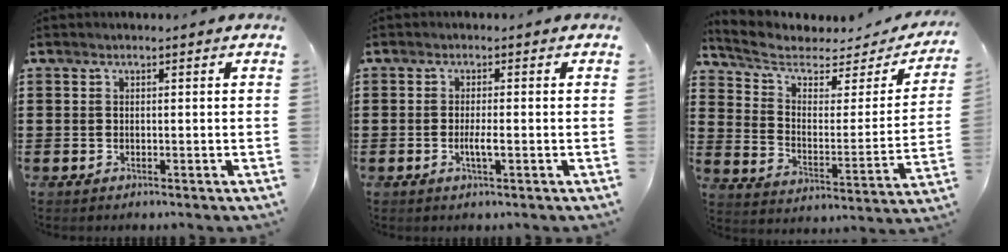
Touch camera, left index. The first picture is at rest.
{"total": 2.3, "force": [-0.8, 0.3, 2.1], "torque": [-0.044, -0.003, -0.016]}
{"total": 5.5, "force": [4.0, 2.5, 2.8], "torque": [-0.076, -0.024, 0.068]}